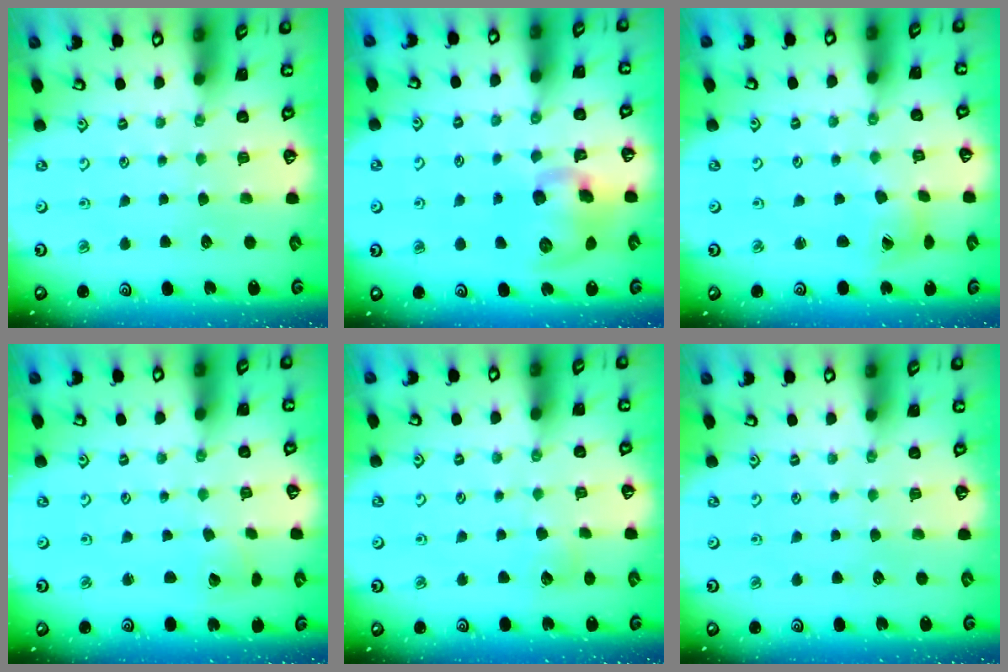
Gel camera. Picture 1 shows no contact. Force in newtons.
{"total": 12.2, "press": 12.0, "slide": 2.2}
{"total": 4.2, "press": 4.1, "slide": 0.5}
{"total": 2.0, "press": 2.0, "slide": 0.1}
{"total": 4.4, "press": 4.4, "slide": 0.6}
{"total": 0.0}